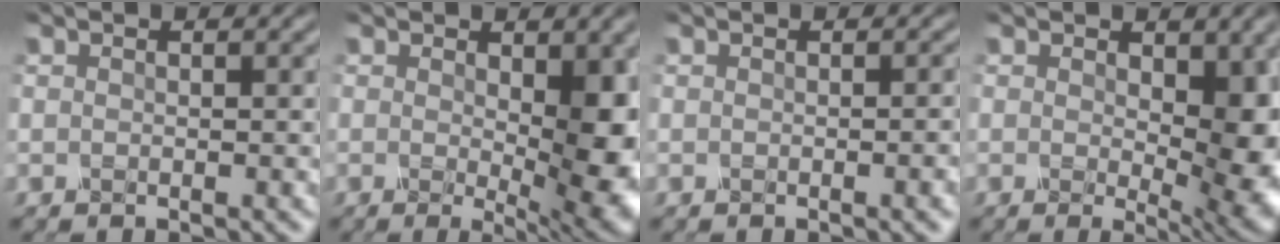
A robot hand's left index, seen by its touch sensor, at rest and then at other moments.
{"total": 8.2, "force": [0.1, 3.0, 7.6], "torque": [-0.095, -0.011, 0.003]}
{"total": 2.4, "force": [-0.4, 0.8, 2.3], "torque": [-0.016, 0.001, -0.003]}
{"total": 8.8, "force": [0.4, 4.3, 7.7], "torque": [-0.092, -0.008, 0.007]}